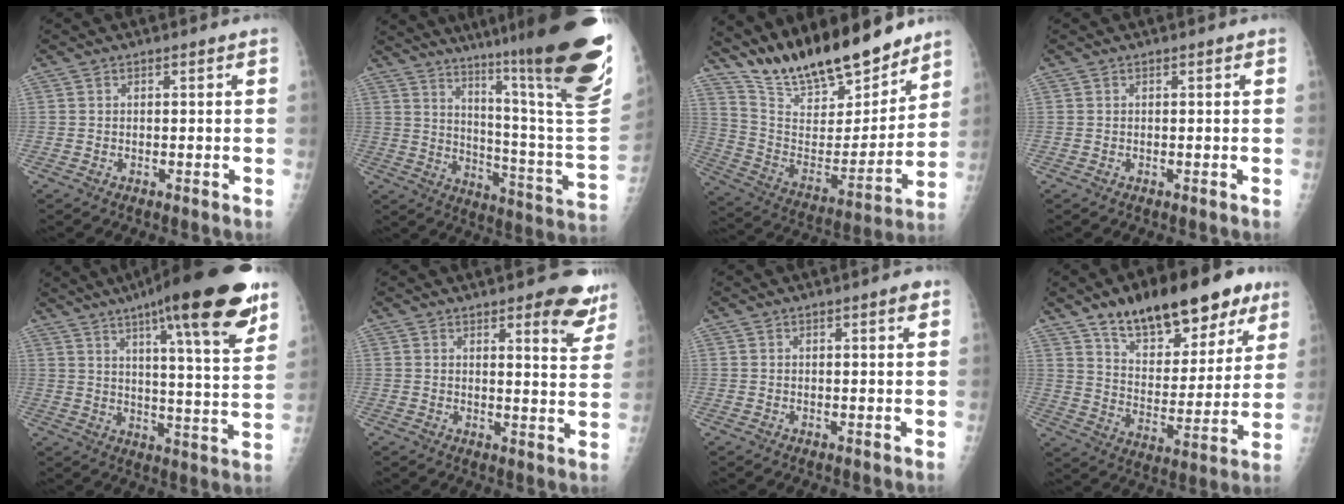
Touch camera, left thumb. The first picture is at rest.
{"total": 32.7, "force": [21.1, 3.1, 24.8], "torque": [-0.278, -0.112, 0.303]}
{"total": 21.9, "force": [18.6, 6.4, 9.7], "torque": [-0.125, -0.095, 0.325]}
{"total": 0.0}
{"total": 24.3, "force": [14.7, 4.1, 18.9], "torque": [-0.263, -0.043, 0.209]}
{"total": 10.1, "force": [6.2, 3.0, 7.3], "torque": [-0.054, -0.032, 0.070]}
{"total": 2.2, "force": [1.1, 0.4, 1.9], "torque": [-0.024, -0.001, 0.012]}
{"total": 23.1, "force": [14.5, 10.6, 14.5], "torque": [-0.169, -0.039, 0.228]}